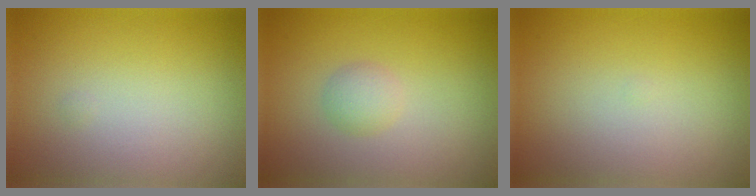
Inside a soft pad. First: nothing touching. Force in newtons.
{"total": 1.5, "press": 1.5, "slide": 0.0}
{"total": 0.0}